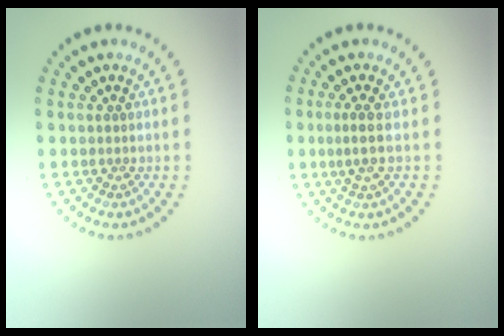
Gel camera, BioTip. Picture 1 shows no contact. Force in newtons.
{"total": 2.0, "press": 1.4, "slide": 1.5}